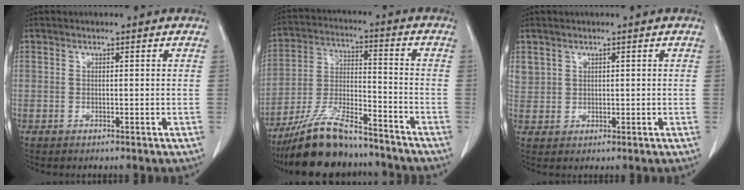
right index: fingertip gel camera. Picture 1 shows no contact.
{"total": 14.5, "force": [-12.4, 2.7, 7.1], "torque": [-0.139, -0.005, -0.222]}
{"total": 2.6, "force": [1.3, 2.2, 0.4], "torque": [-0.002, 0.005, 0.031]}